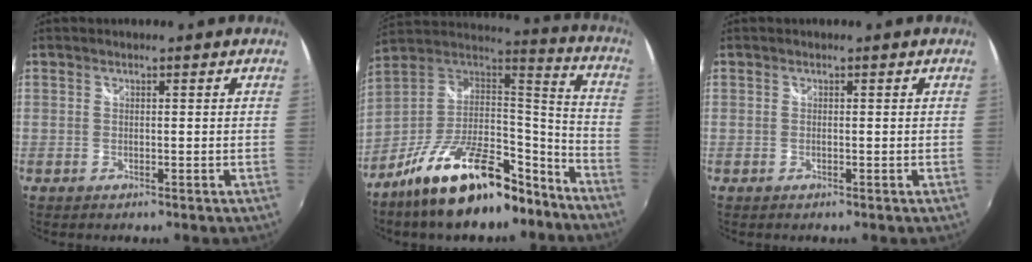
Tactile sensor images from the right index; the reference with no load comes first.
{"total": 23.8, "force": [-15.6, 9.9, 15.1], "torque": [-0.261, 0.010, -0.244]}
{"total": 0.0}